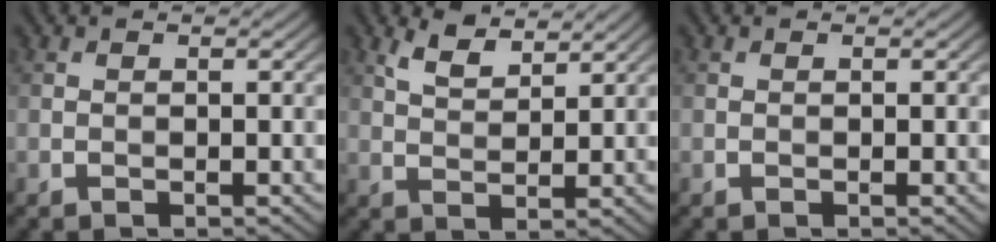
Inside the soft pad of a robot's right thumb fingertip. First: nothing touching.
{"total": 3.8, "force": [2.9, 1.2, 2.2], "torque": [-0.053, -0.001, 0.062]}
{"total": 0.0}